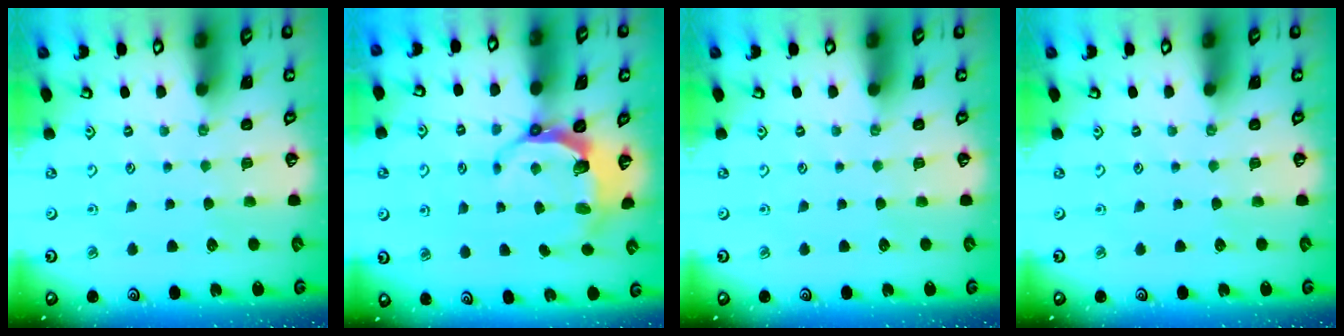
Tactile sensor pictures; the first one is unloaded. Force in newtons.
{"total": 6.8, "press": 5.4, "slide": 4.1}
{"total": 0.0}
{"total": 0.0}